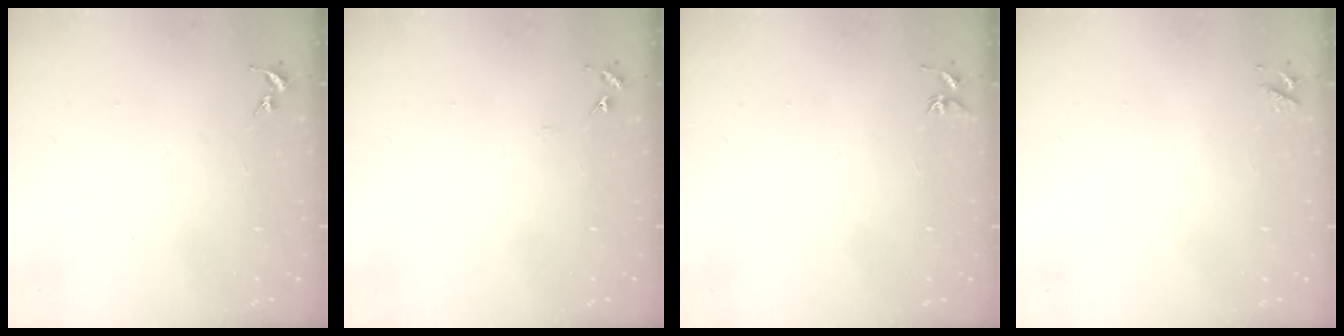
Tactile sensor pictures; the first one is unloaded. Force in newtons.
{"total": 4.0, "press": 4.0, "slide": 0.5}
{"total": 3.7, "press": 3.7, "slide": 0.4}
{"total": 3.6, "press": 3.5, "slide": 0.6}